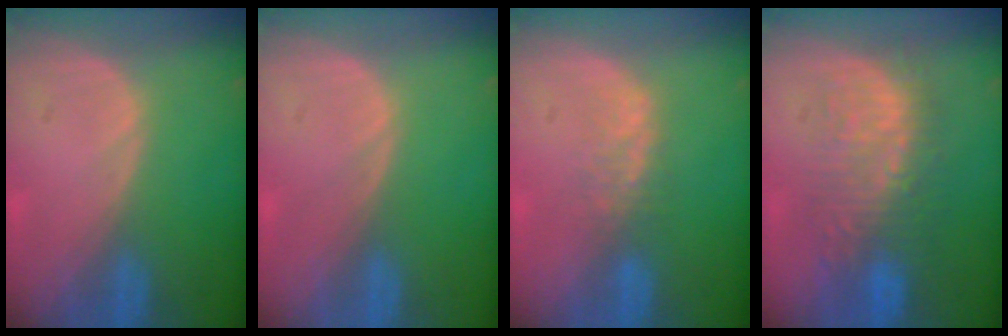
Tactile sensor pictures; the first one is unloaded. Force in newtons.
{"total": 0.0}
{"total": 2.7, "press": 2.7, "slide": 0.6}
{"total": 9.2, "press": 8.9, "slide": 2.1}